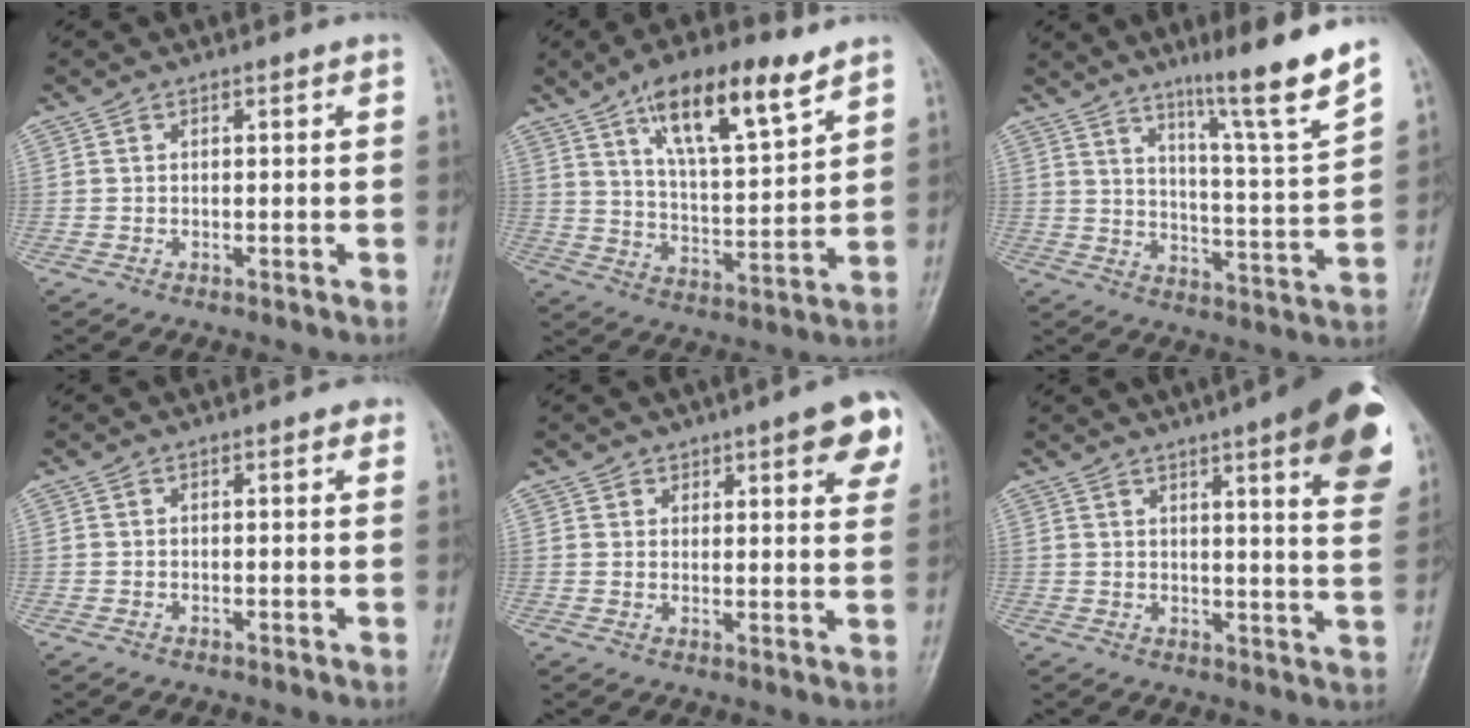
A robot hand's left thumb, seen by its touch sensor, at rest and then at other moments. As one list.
[{"total": 15.9, "force": [9.3, 5.0, 11.8], "torque": [-0.176, -0.042, 0.161]}, {"total": 13.4, "force": [9.7, -0.6, 9.2], "torque": [-0.135, -0.069, 0.154]}, {"total": 1.3, "force": [0.7, 0.6, 0.9], "torque": [-0.006, 0.000, 0.004]}, {"total": 9.2, "force": [5.3, 3.7, 6.6], "torque": [-0.046, -0.022, 0.064]}, {"total": 18.3, "force": [9.7, 3.5, 15.2], "torque": [-0.173, -0.033, 0.110]}]